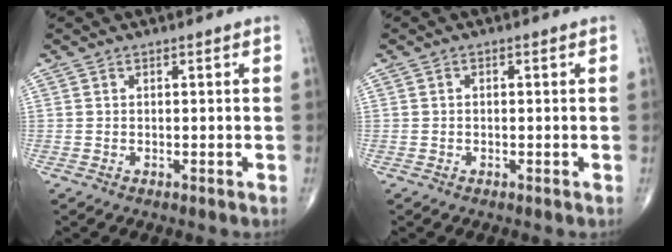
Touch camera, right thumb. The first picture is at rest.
{"total": 0.6, "force": [0.0, 0.4, 0.4], "torque": [-0.005, 0.001, -0.002]}